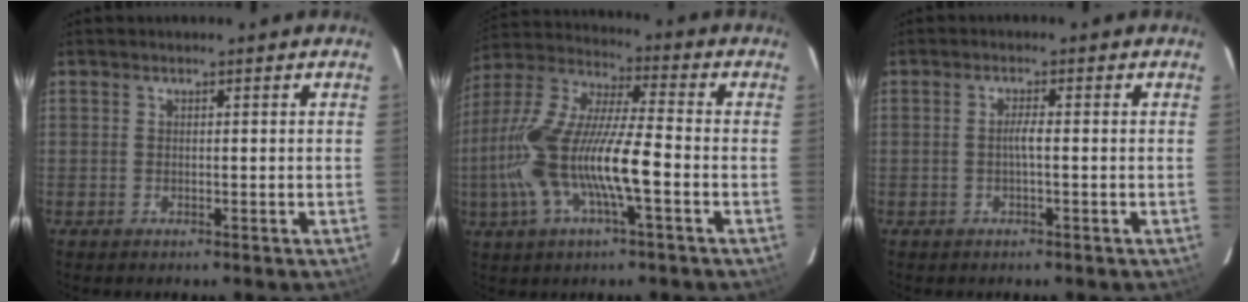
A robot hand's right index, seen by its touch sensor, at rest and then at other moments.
{"total": 18.5, "force": [-4.6, 3.8, 17.5], "torque": [-0.349, -0.008, -0.090]}
{"total": 1.7, "force": [-0.3, -0.2, 1.7], "torque": [-0.030, 0.003, -0.006]}